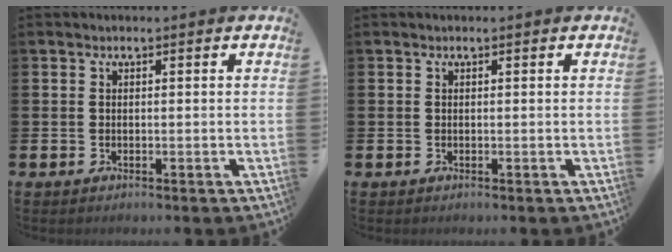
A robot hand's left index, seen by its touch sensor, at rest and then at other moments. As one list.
[{"total": 0.0}]